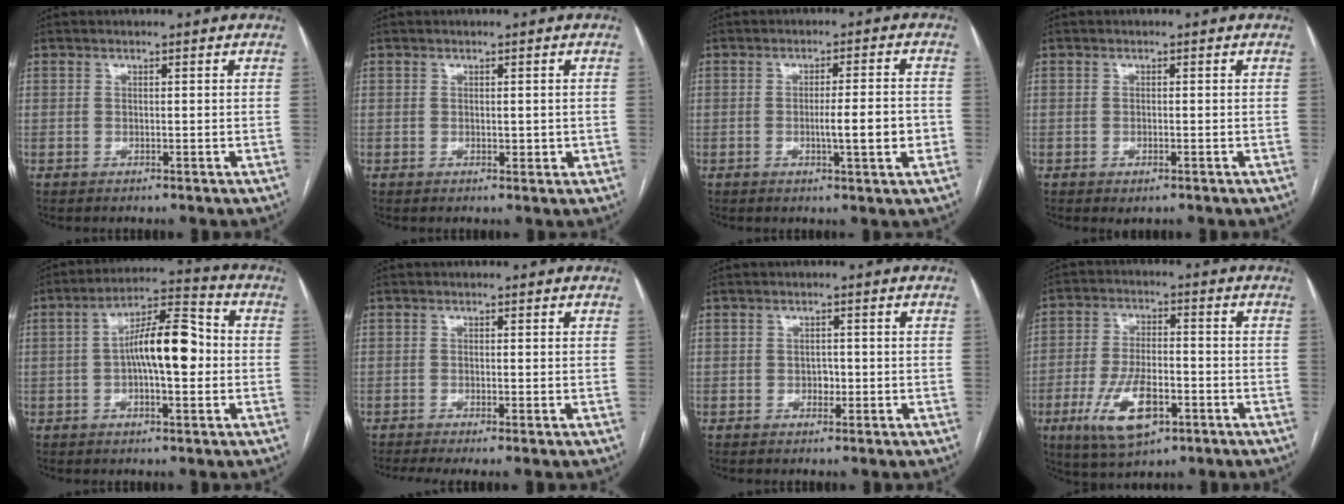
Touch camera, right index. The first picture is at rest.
{"total": 1.5, "force": [0.0, 0.9, 1.2], "torque": [-0.017, 0.001, 0.005]}
{"total": 6.2, "force": [-1.4, 0.3, 6.0], "torque": [-0.092, -0.001, -0.017]}
{"total": 1.2, "force": [-0.6, 0.4, 0.9], "torque": [-0.013, -0.003, -0.005]}
{"total": 11.0, "force": [-0.4, 3.1, 10.6], "torque": [-0.185, 0.028, -0.010]}
{"total": 3.3, "force": [-2.1, 0.2, 2.5], "torque": [-0.041, -0.009, -0.036]}
{"total": 1.3, "force": [-0.4, 1.0, 0.8], "torque": [-0.011, 0.004, -0.005]}
{"total": 11.1, "force": [-4.7, 4.6, 8.9], "torque": [-0.181, -0.003, -0.076]}